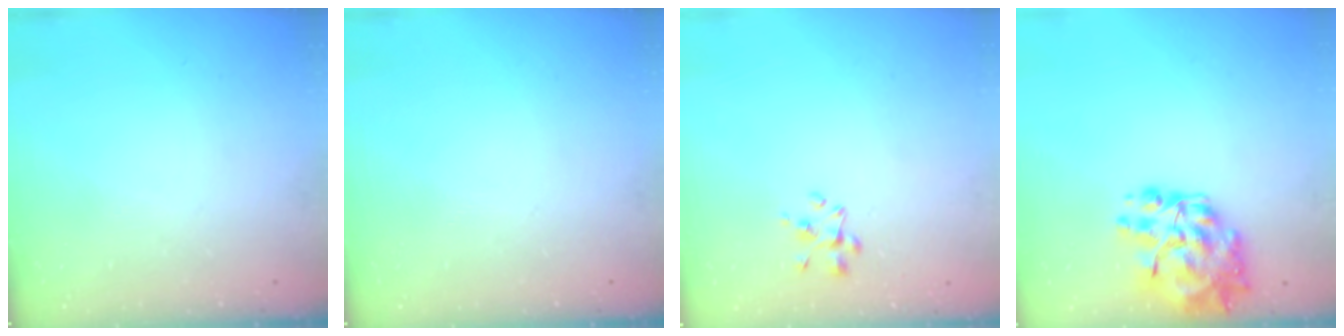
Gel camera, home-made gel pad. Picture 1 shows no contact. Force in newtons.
{"total": 0.0}
{"total": 2.4, "press": 2.3, "slide": 0.7}
{"total": 13.6, "press": 13.1, "slide": 3.9}